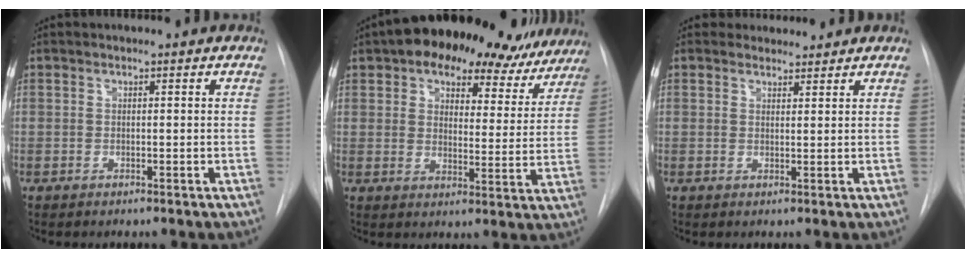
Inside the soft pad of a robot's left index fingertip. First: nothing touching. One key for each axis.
{"total": 22.1, "fx": 17.2, "fy": 10.1, "fz": 9.5, "tx": -0.147, "ty": 0.026, "tz": 0.217}
{"total": 2.5, "fx": 2.2, "fy": 1.0, "fz": -0.4, "tx": 0.011, "ty": 0.008, "tz": 0.029}